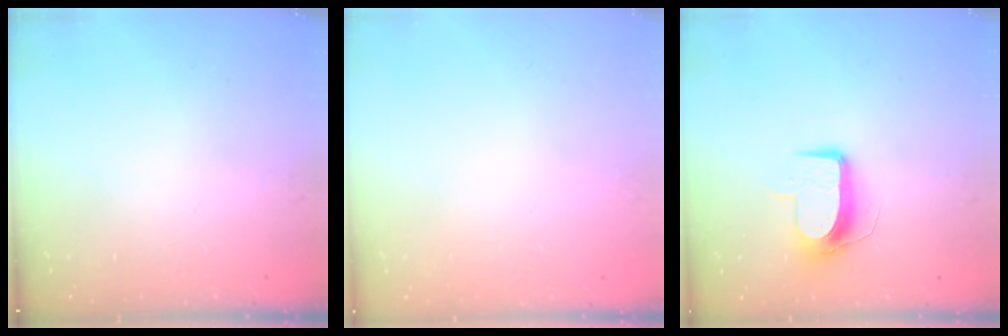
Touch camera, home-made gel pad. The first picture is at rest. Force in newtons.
{"total": 0.0}
{"total": 10.1, "press": 10.1, "slide": 0.2}